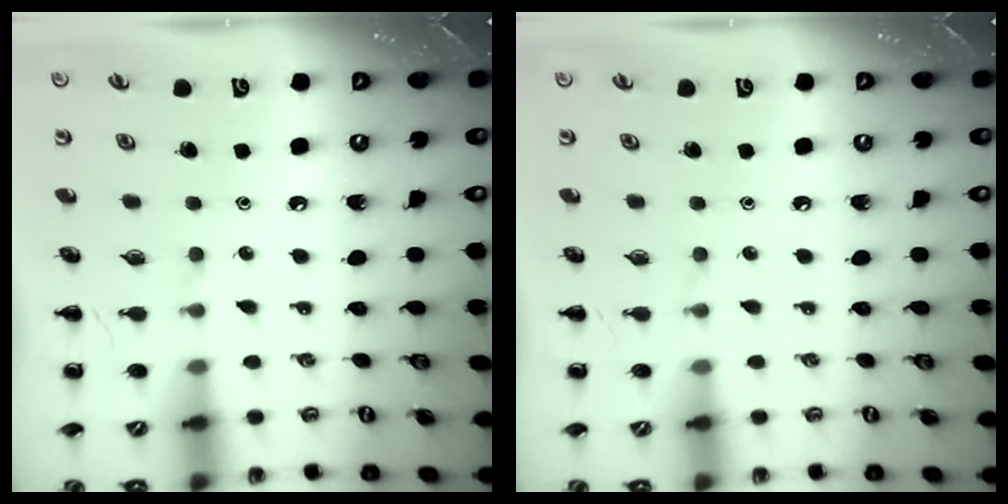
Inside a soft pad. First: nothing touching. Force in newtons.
{"total": 0.0}